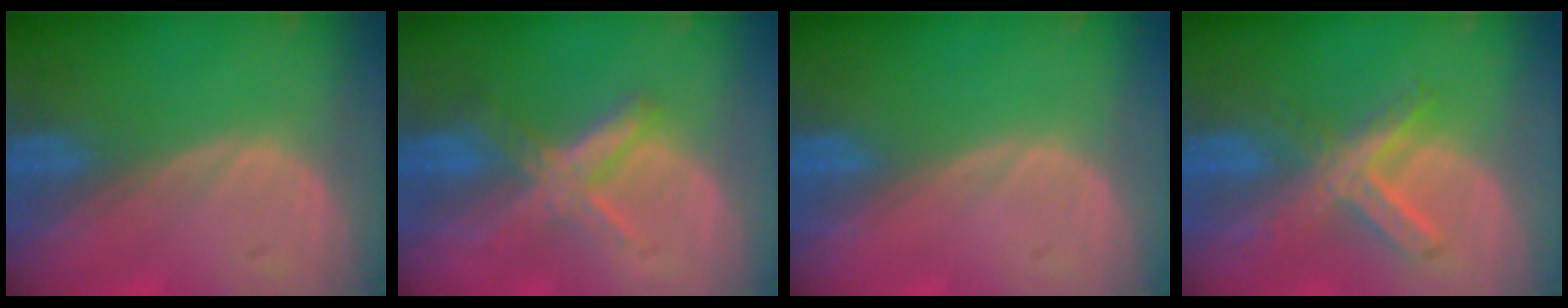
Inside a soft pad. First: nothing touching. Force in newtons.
{"total": 6.7, "press": 5.9, "slide": 3.2}
{"total": 0.0}
{"total": 7.2, "press": 6.3, "slide": 3.5}